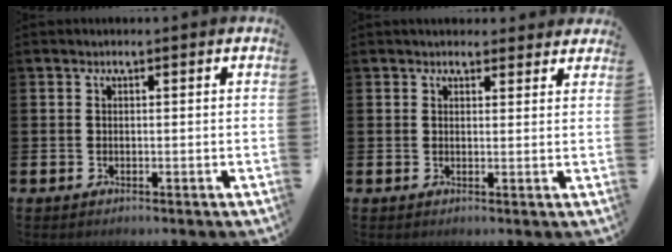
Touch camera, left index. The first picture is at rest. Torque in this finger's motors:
{"motor_torque": [1.06, -1.07, 0.54, 0.02]}